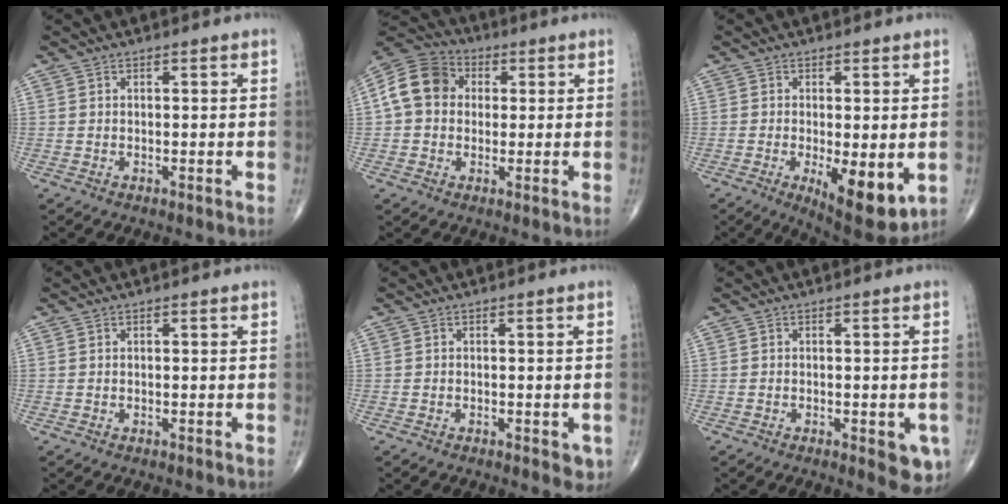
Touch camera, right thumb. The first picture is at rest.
{"total": 9.8, "force": [1.3, 8.1, 5.3], "torque": [-0.084, 0.021, 0.009]}
{"total": 10.6, "force": [-2.5, 3.9, 9.5], "torque": [-0.134, -0.024, -0.028]}
{"total": 0.0}
{"total": 2.6, "force": [-0.9, 1.3, 2.0], "torque": [-0.013, -0.001, -0.010]}
{"total": 5.3, "force": [-1.9, 2.1, 4.5], "torque": [-0.037, -0.004, -0.020]}